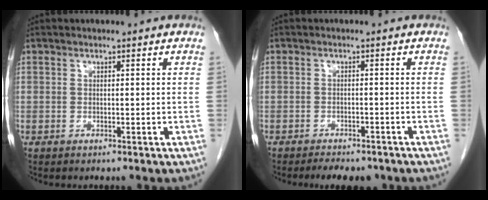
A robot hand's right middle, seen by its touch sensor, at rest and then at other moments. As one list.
[{"total": 5.7, "force": [-4.8, 2.1, 2.3], "torque": [-0.029, -0.003, -0.061]}]